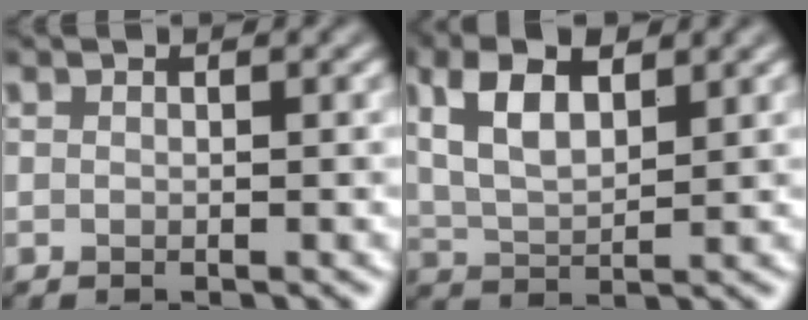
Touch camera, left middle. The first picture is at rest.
{"total": 5.5, "force": [2.6, 2.4, 4.2], "torque": [-0.089, 0.009, 0.047]}